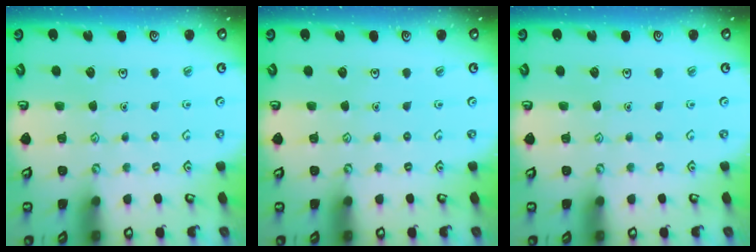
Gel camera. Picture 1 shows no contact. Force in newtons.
{"total": 0.0}
{"total": 0.0}